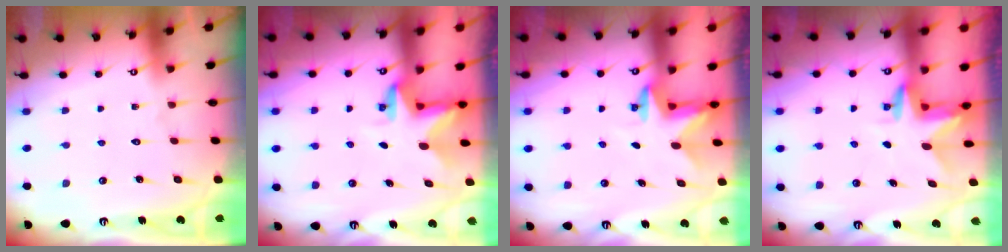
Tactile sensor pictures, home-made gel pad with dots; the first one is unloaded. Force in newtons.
{"total": 2.9, "press": 2.9, "slide": 0.2}
{"total": 2.4, "press": 2.3, "slide": 0.4}
{"total": 3.0, "press": 3.0, "slide": 0.2}